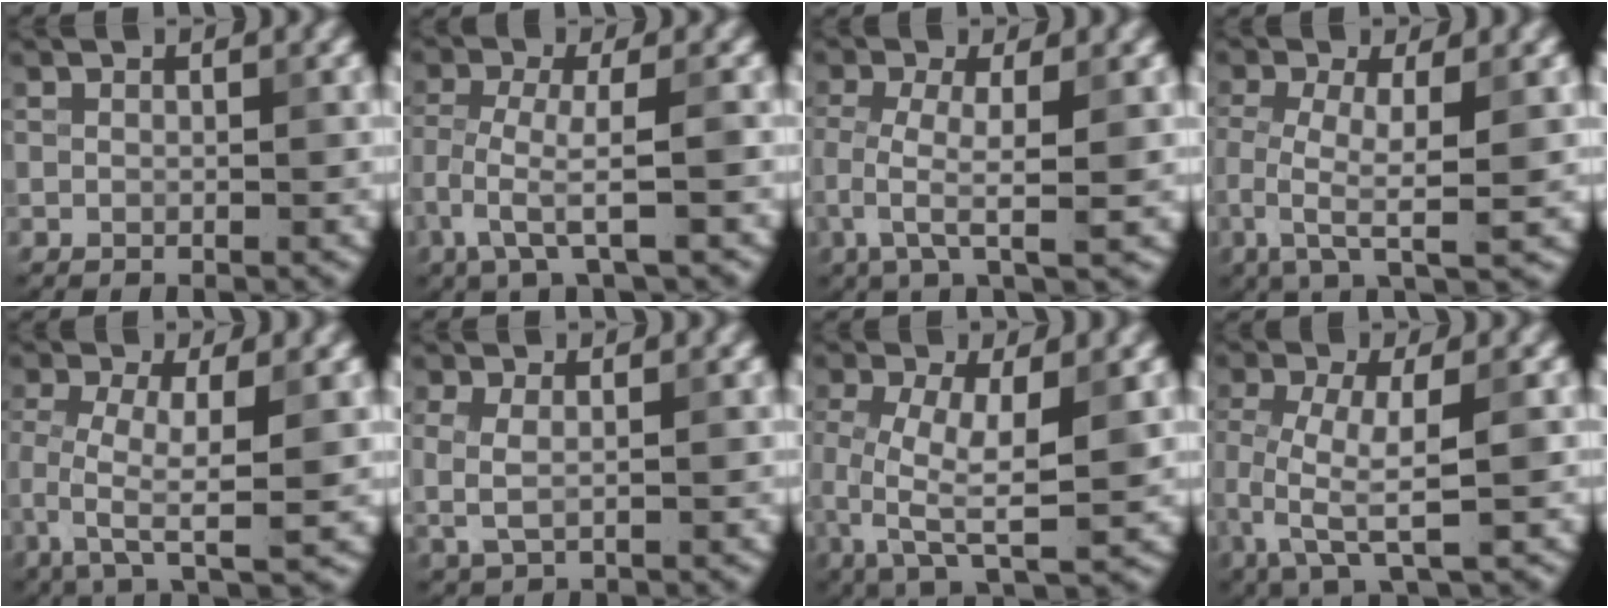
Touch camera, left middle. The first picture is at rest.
{"total": 4.0, "force": [-2.1, 0.7, 3.4], "torque": [-0.069, -0.004, -0.044]}
{"total": 3.9, "force": [-0.9, 0.9, 3.6], "torque": [-0.079, -0.005, -0.021]}
{"total": 4.9, "force": [-1.1, 1.4, 4.6], "torque": [-0.098, -0.006, -0.023]}
{"total": 5.4, "force": [-1.2, 1.7, 5.0], "torque": [-0.105, -0.007, -0.025]}
{"total": 2.0, "force": [0.1, 0.9, 1.8], "torque": [-0.042, -0.003, 0.001]}
{"total": 7.1, "force": [-0.3, 2.7, 6.6], "torque": [-0.134, -0.006, -0.006]}
{"total": 5.5, "force": [-1.1, 1.7, 5.1], "torque": [-0.108, -0.008, -0.020]}